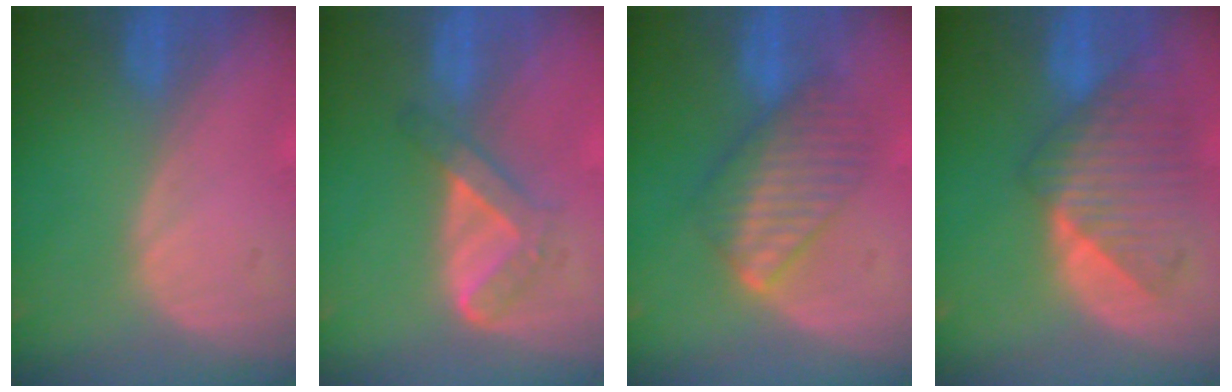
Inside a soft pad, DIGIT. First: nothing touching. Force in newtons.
{"total": 4.5, "press": 4.4, "slide": 1.0}
{"total": 6.6, "press": 6.6, "slide": 0.6}
{"total": 8.8, "press": 8.0, "slide": 3.5}